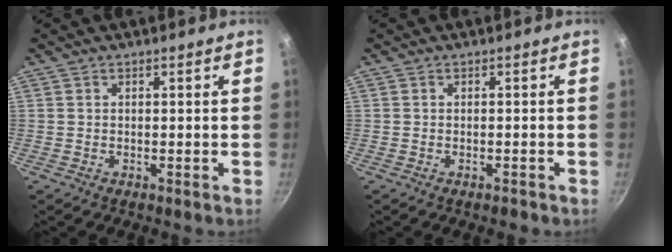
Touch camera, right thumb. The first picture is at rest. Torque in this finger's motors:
{"motor_torque": [-0.58, -0.34, -0.25, -0.23, 0.01]}